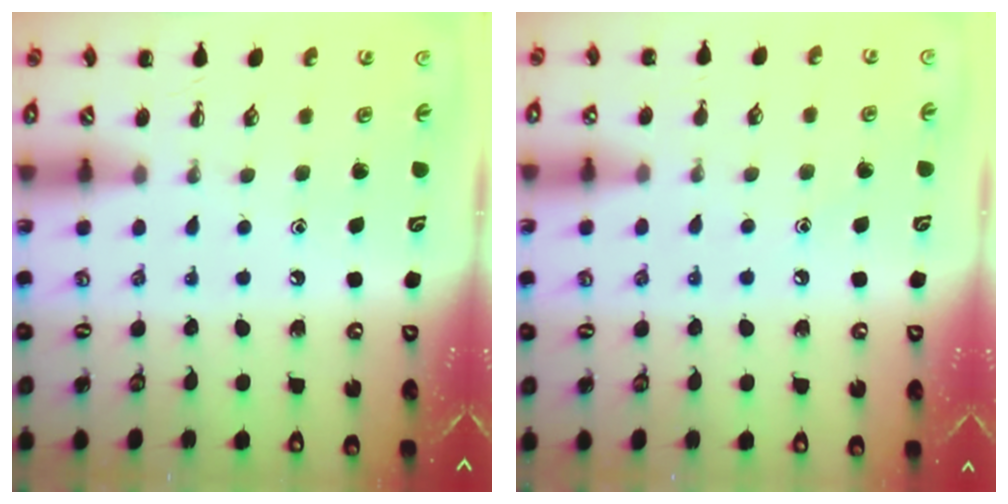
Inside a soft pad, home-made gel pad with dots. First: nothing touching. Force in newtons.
{"total": 6.9, "press": 6.6, "slide": 2.2}